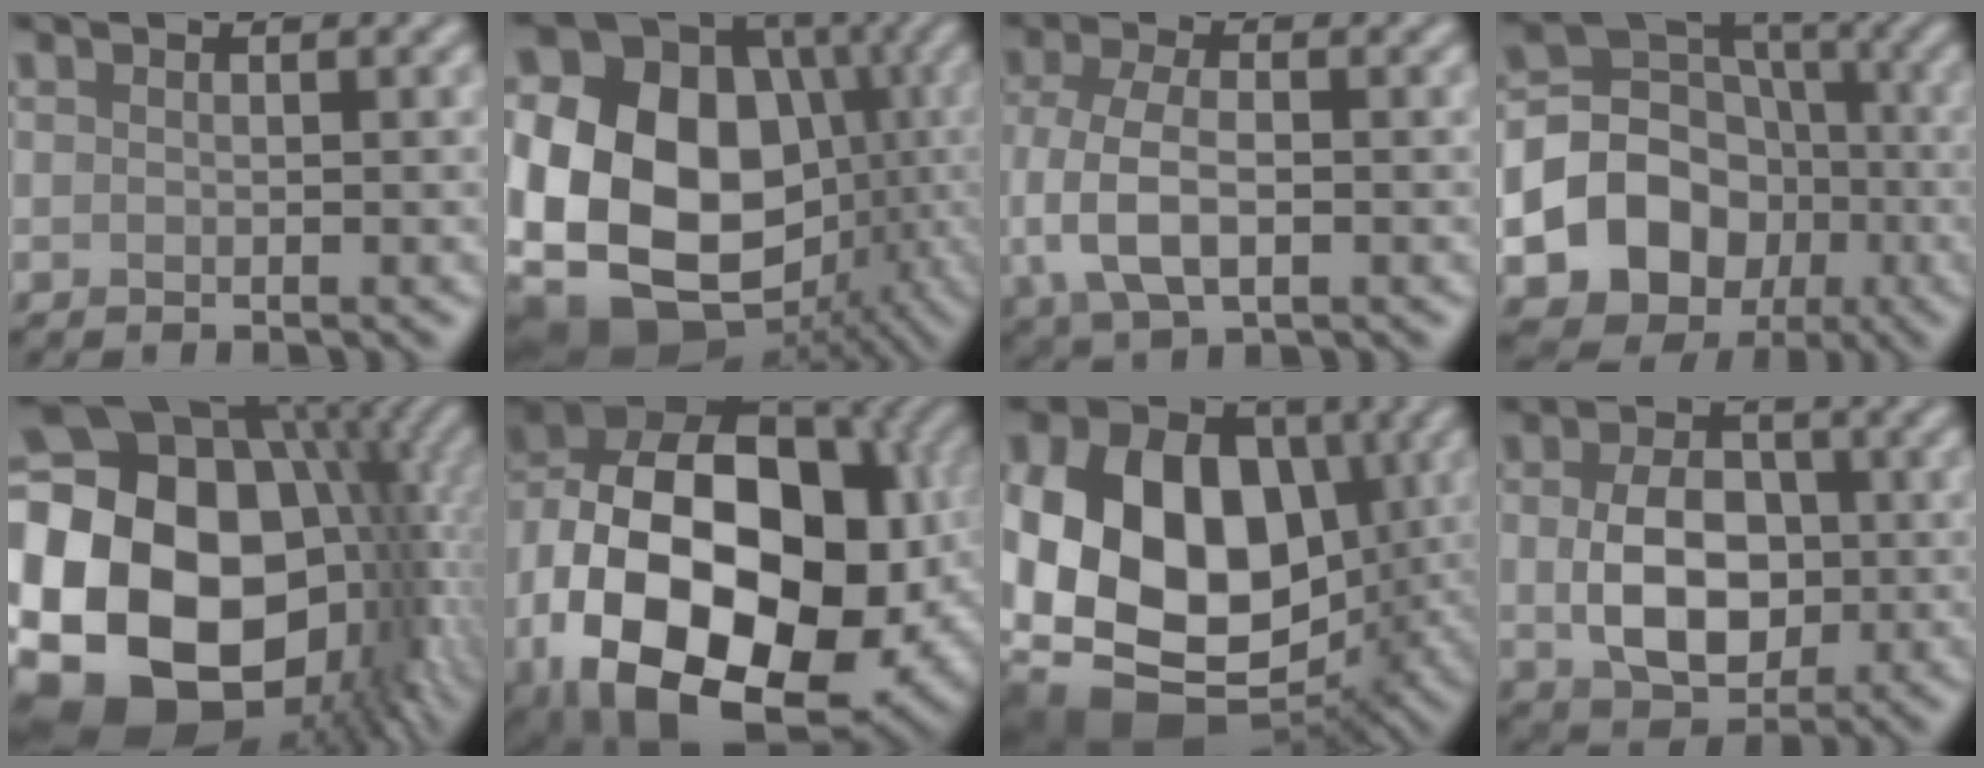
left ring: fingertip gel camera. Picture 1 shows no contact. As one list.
[{"total": 21.3, "force": [-2.5, 17.6, 11.9], "torque": [-0.211, -0.017, -0.065]}, {"total": 5.6, "force": [-0.6, 2.9, 4.7], "torque": [-0.108, -0.006, -0.013]}, {"total": 12.0, "force": [-3.3, 10.3, 5.1], "torque": [-0.088, -0.014, -0.079]}, {"total": 23.2, "force": [-1.2, 17.5, 15.2], "torque": [-0.254, -0.013, -0.053]}, {"total": 21.6, "force": [-4.6, 13.6, 16.1], "torque": [-0.310, -0.014, -0.059]}, {"total": 16.4, "force": [-1.2, 11.8, 11.3], "torque": [-0.204, -0.001, -0.027]}, {"total": 6.8, "force": [-0.2, 4.7, 4.9], "torque": [-0.098, -0.007, -0.001]}]